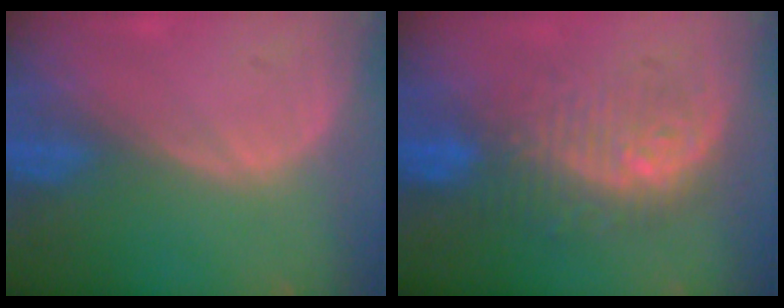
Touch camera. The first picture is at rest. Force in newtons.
{"total": 9.2, "press": 9.0, "slide": 1.8}